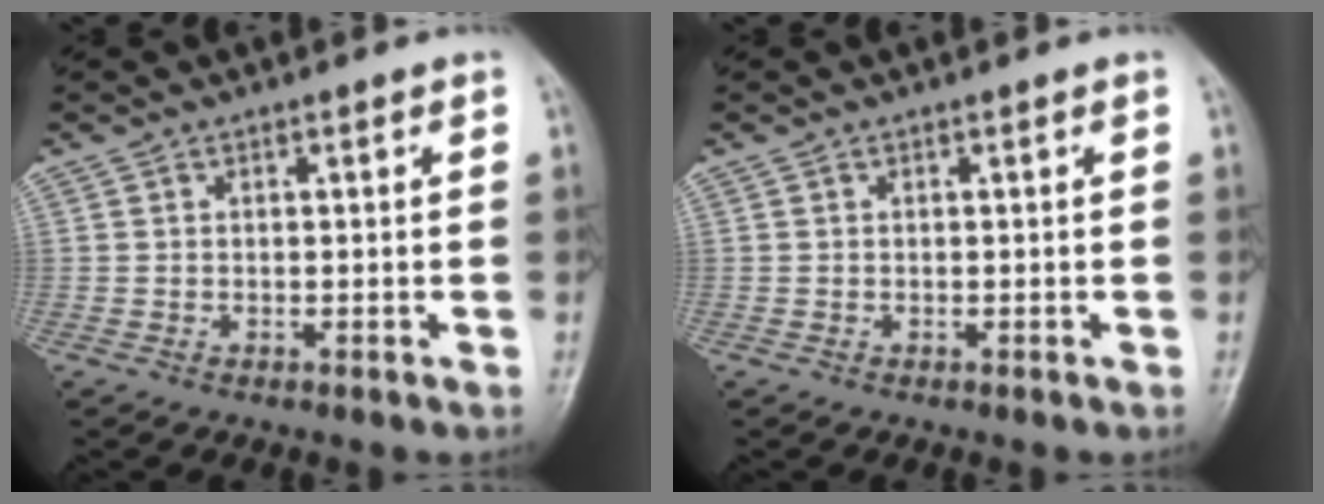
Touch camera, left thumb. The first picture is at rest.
{"total": 0.0}